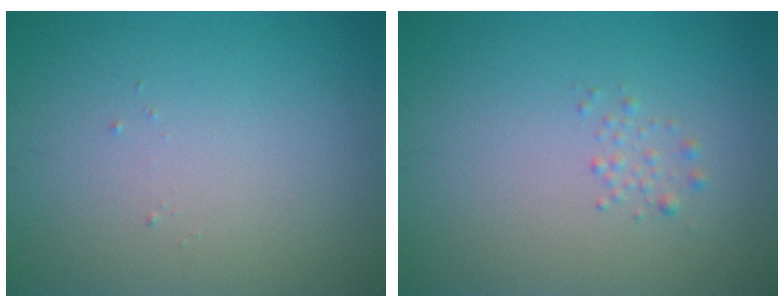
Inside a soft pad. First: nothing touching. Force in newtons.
{"total": 0.8, "press": 0.8, "slide": 0.0}